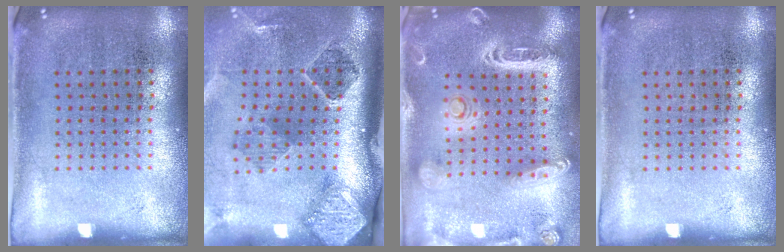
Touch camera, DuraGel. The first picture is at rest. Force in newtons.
{"total": 2.8, "press": 1.9, "slide": 2.2}
{"total": 2.8, "press": 2.4, "slide": 1.4}
{"total": 0.0}